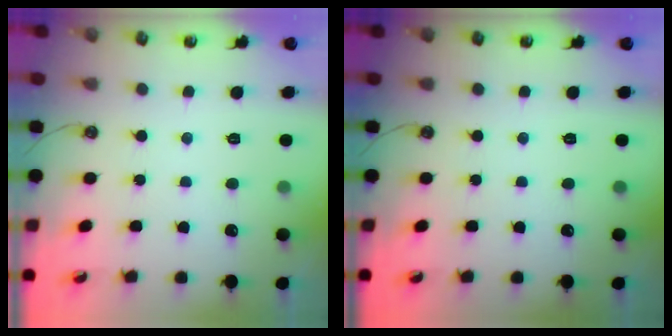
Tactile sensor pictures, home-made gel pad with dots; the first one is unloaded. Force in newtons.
{"total": 0.0}